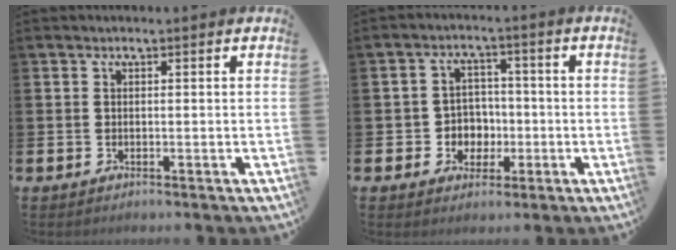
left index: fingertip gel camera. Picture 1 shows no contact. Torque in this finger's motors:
{"motor_torque": [0.52, -0.10, 0.05, 0.05]}